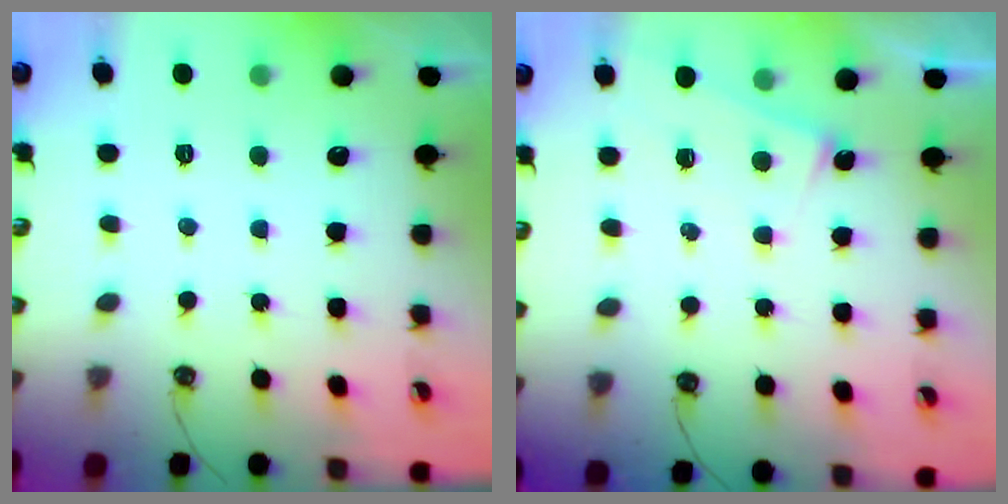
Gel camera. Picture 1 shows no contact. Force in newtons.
{"total": 3.9, "press": 3.9, "slide": 0.2}